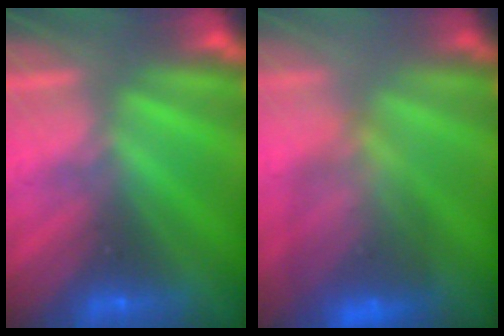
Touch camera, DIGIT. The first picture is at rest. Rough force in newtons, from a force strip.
{"total": 5.9}